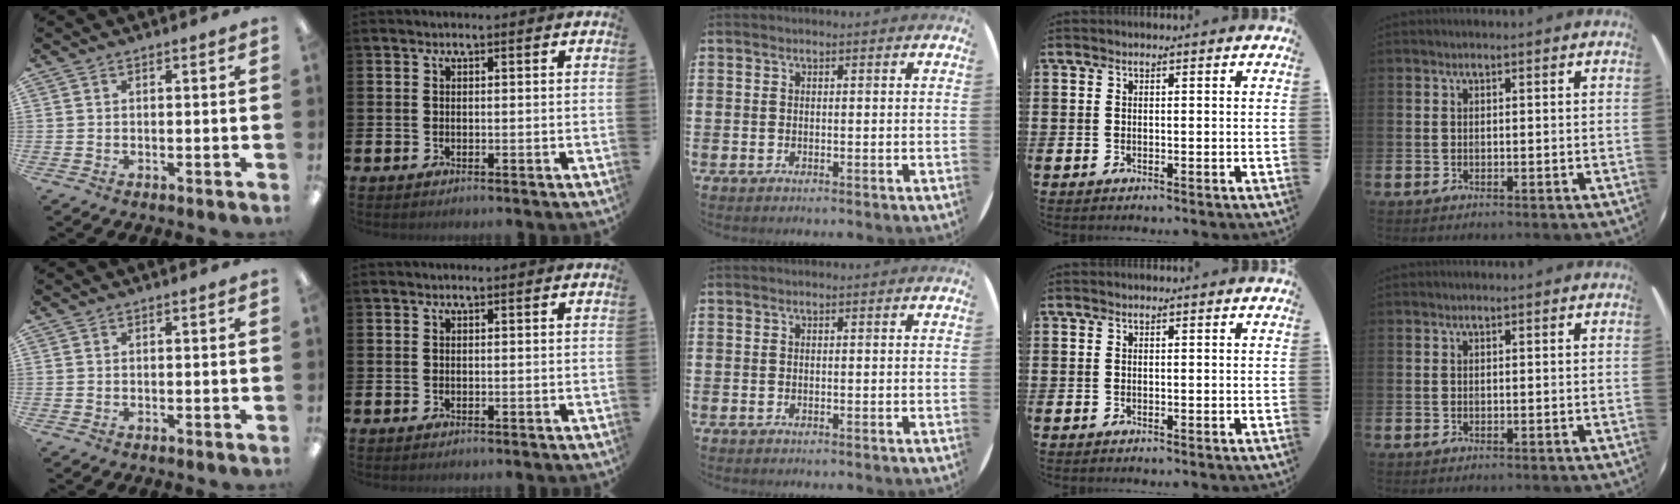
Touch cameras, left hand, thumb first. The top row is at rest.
{}